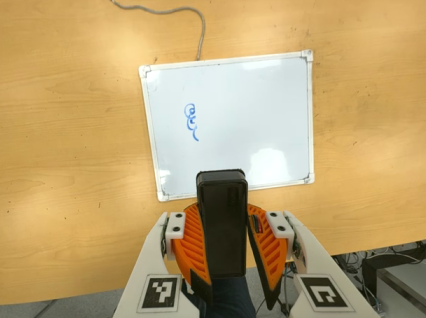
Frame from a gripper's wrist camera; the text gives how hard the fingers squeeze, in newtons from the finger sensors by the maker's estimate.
{"total": 9.8, "left": 9.5, "right": 10.2}